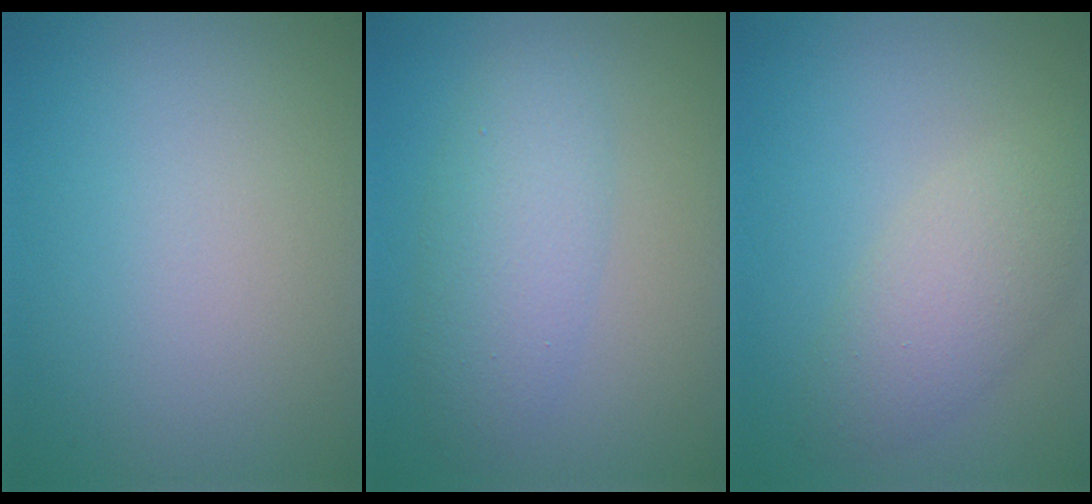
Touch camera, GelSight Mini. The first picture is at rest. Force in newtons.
{"total": 4.0, "press": 4.0, "slide": 0.2}
{"total": 3.8, "press": 3.7, "slide": 0.3}